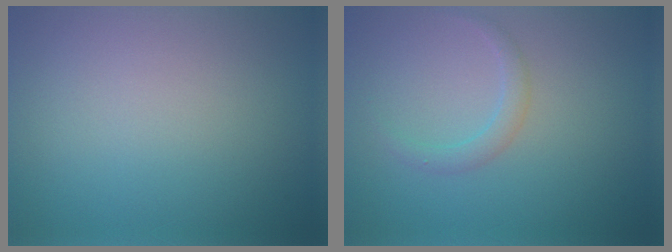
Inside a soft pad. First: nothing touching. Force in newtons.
{"total": 1.4, "press": 1.4, "slide": 0.1}